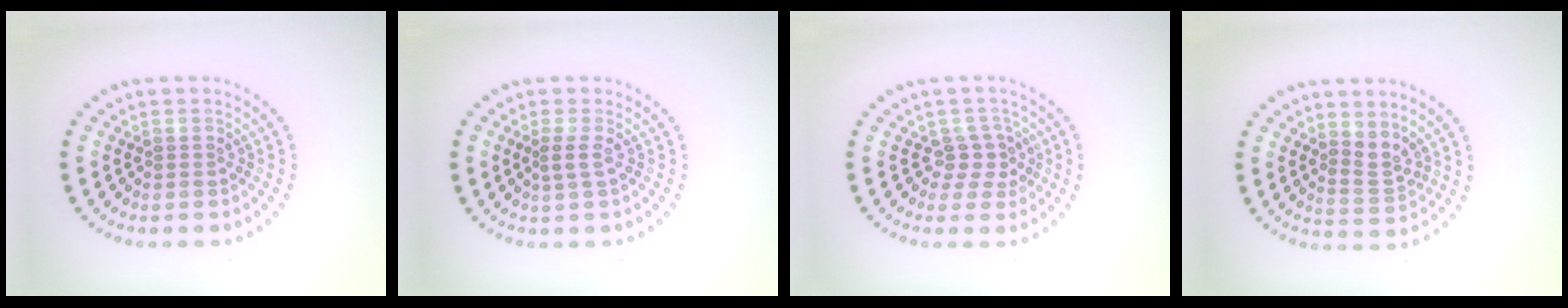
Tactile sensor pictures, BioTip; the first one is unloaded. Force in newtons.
{"total": 1.4, "press": 1.0, "slide": 1.0}
{"total": 2.1, "press": 1.6, "slide": 1.4}
{"total": 2.1, "press": 1.5, "slide": 1.5}